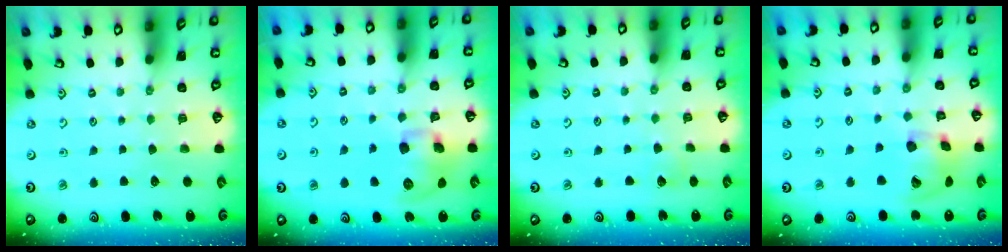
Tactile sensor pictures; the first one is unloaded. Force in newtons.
{"total": 11.3, "press": 11.1, "slide": 2.3}
{"total": 2.7, "press": 2.7, "slide": 0.3}
{"total": 17.4, "press": 17.2, "slide": 2.6}